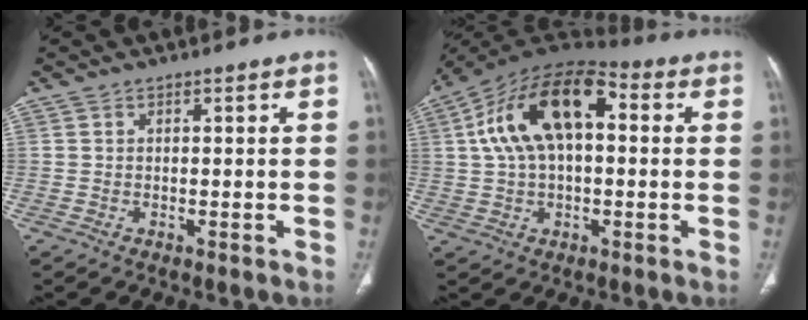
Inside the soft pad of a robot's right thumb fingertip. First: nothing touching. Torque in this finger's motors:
{"motor_torque": [2.43, 2.58, 1.01, -0.76, 0.23]}